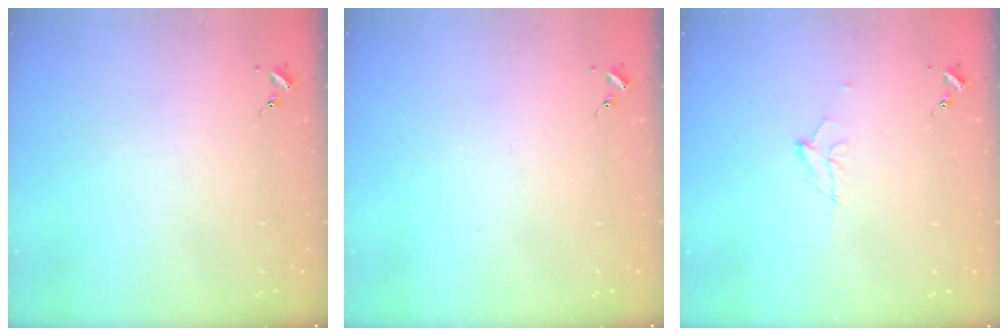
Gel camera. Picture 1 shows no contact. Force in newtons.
{"total": 0.0}
{"total": 7.2, "press": 7.1, "slide": 1.3}